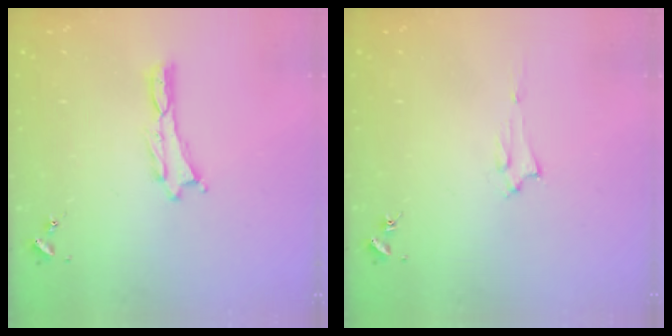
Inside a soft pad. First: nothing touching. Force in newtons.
{"total": 1.5, "press": 1.5, "slide": 0.2}